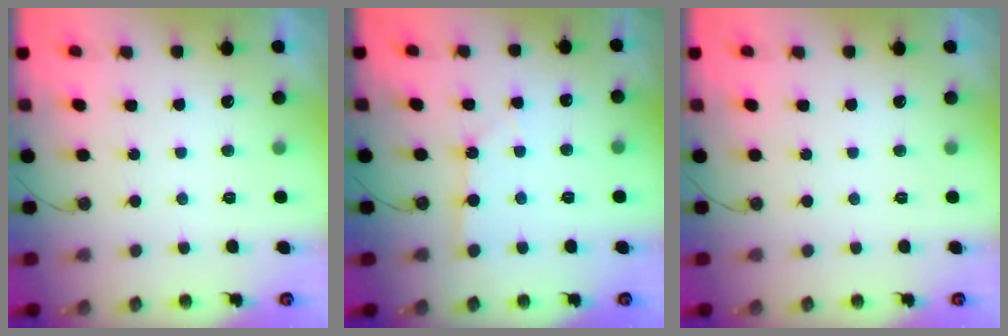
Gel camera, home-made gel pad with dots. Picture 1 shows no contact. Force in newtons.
{"total": 2.4, "press": 2.4, "slide": 0.3}
{"total": 0.0}